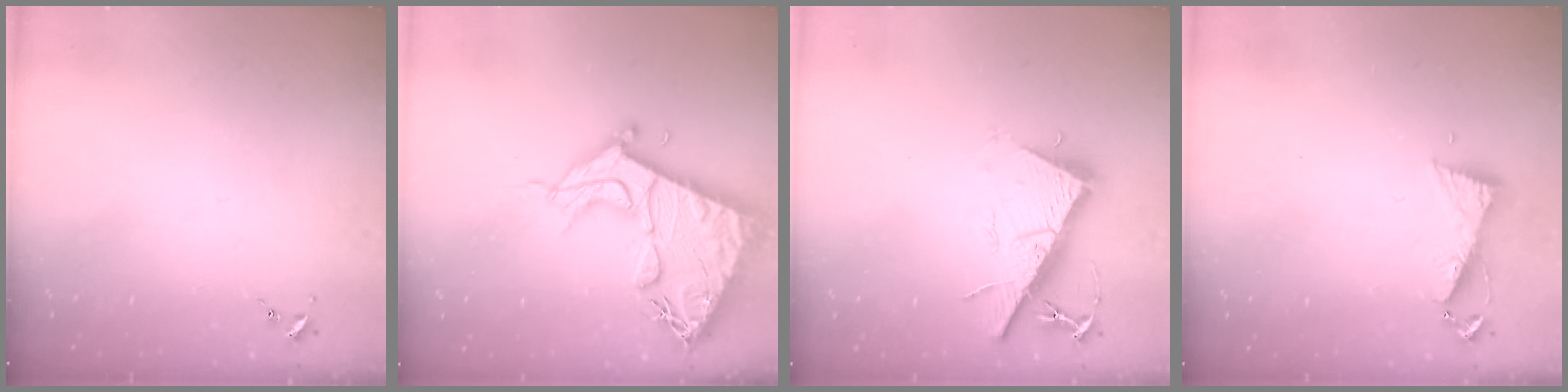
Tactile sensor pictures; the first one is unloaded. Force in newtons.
{"total": 19.5, "press": 19.4, "slide": 1.8}
{"total": 14.6, "press": 14.6, "slide": 0.4}
{"total": 6.0, "press": 5.9, "slide": 0.7}